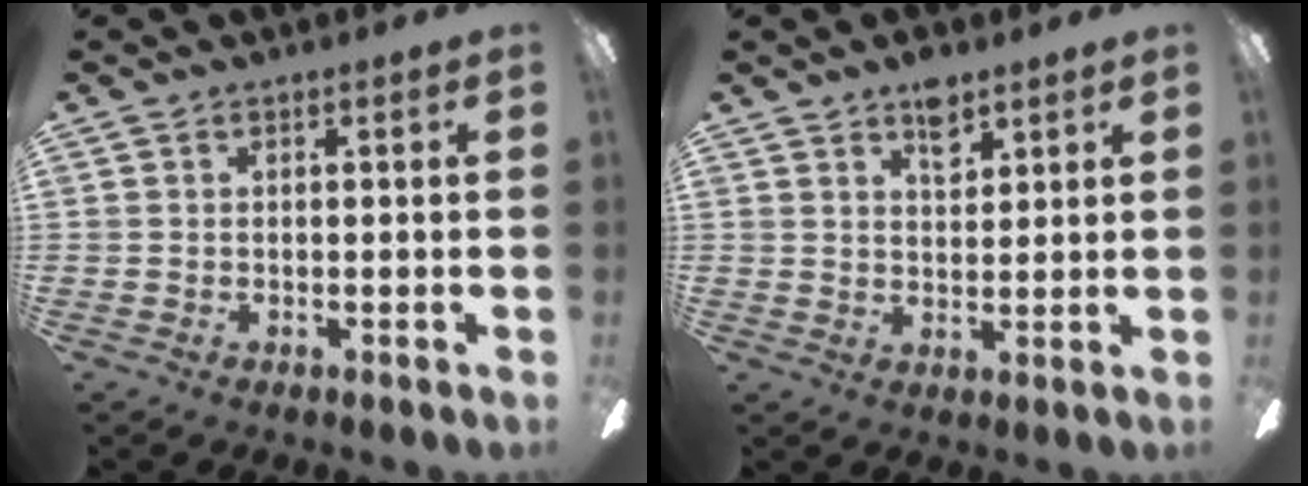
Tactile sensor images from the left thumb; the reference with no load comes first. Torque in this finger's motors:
{"motor_torque": [0.82, 0.32, 0.26, -0.36, 0.04]}